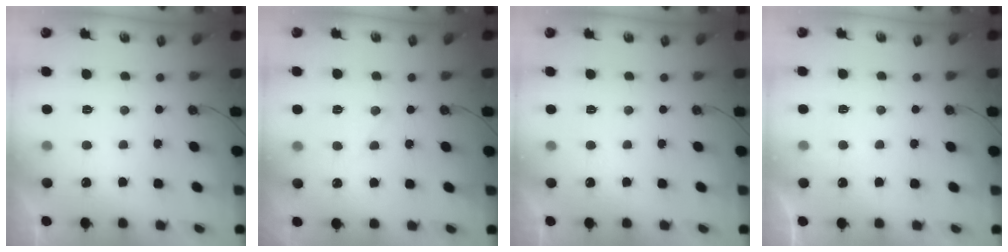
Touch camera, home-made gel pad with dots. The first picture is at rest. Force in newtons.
{"total": 7.4, "press": 7.4, "slide": 0.5}
{"total": 0.0}
{"total": 2.0, "press": 2.0, "slide": 0.3}